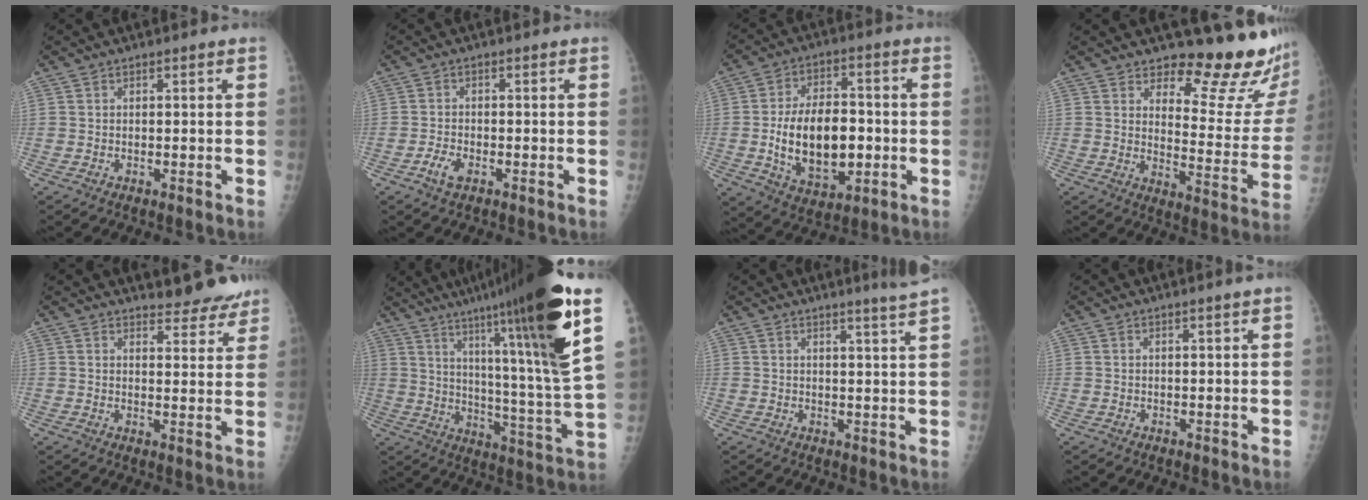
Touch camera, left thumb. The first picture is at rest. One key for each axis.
{"total": 2.9, "fx": -1.7, "fy": 1.6, "fz": 1.8, "tx": -0.032, "ty": 0.008, "tz": -0.033}
{"total": 16.5, "fx": -1.9, "fy": 9.6, "fz": 13.3, "tx": -0.199, "ty": 0.005, "tz": -0.020}
{"total": 16.8, "fx": 14.7, "fy": 4.2, "fz": 7.1, "tx": -0.035, "ty": -0.155, "tz": 0.177}
{"total": 7.6, "fx": 7.1, "fy": 2.3, "fz": 1.4, "tx": 0.012, "ty": -0.052, "tz": 0.081}
{"total": 26.5, "fx": 15.0, "fy": 1.6, "fz": 21.8, "tx": -0.305, "ty": -0.057, "tz": 0.226}
{"total": 4.5, "fx": 3.6, "fy": -1.2, "fz": 2.4, "tx": -0.034, "ty": -0.032, "tz": 0.046}
{"total": 1.0, "fx": 0.6, "fy": -0.4, "fz": 0.7, "tx": -0.023, "ty": -0.006, "tz": 0.016}